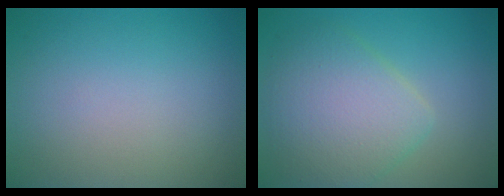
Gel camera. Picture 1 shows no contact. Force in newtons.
{"total": 5.9, "press": 5.9, "slide": 0.1}